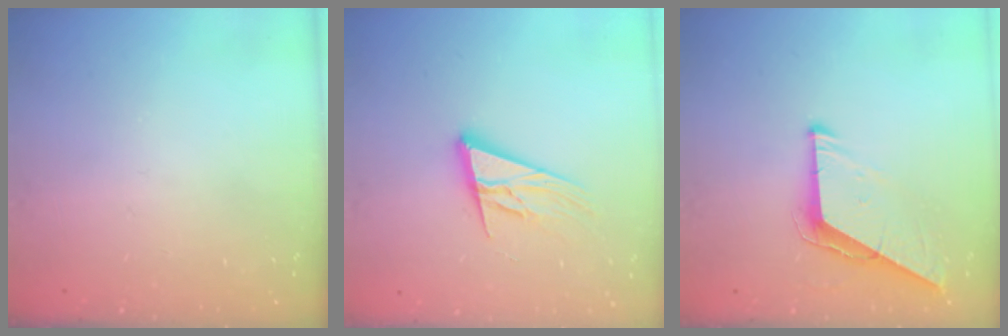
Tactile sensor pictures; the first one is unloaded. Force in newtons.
{"total": 14.7, "press": 14.1, "slide": 4.0}
{"total": 9.5, "press": 9.4, "slide": 1.0}